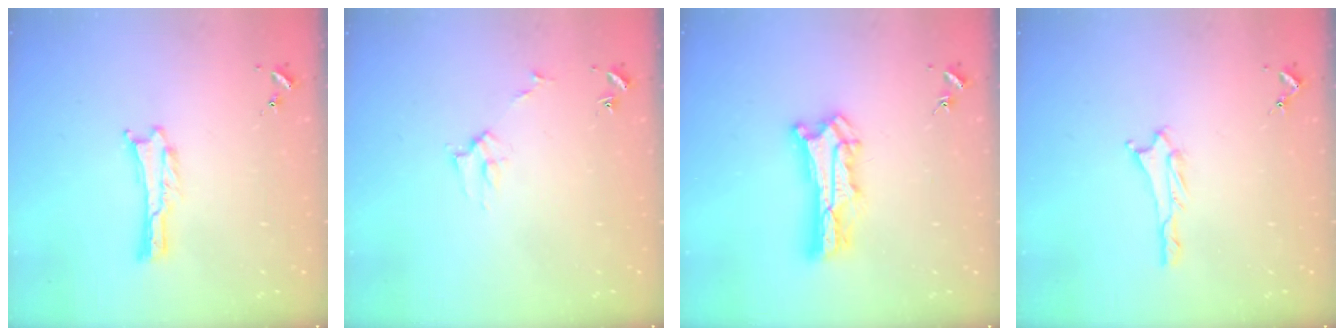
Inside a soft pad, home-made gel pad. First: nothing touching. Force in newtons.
{"total": 2.7, "press": 2.7, "slide": 0.3}
{"total": 8.5, "press": 8.5, "slide": 0.6}
{"total": 0.8, "press": 0.8, "slide": 0.1}